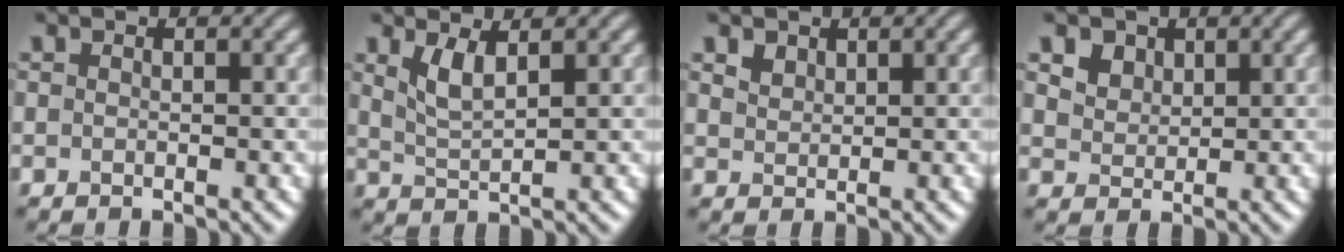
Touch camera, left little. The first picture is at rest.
{"total": 2.5, "force": [1.4, 0.7, 1.9], "torque": [-0.042, -0.007, 0.032]}
{"total": 1.3, "force": [1.0, 0.8, 0.4], "torque": [-0.010, -0.001, 0.021]}
{"total": 4.5, "force": [2.7, 2.9, 2.0], "torque": [-0.063, 0.006, 0.047]}